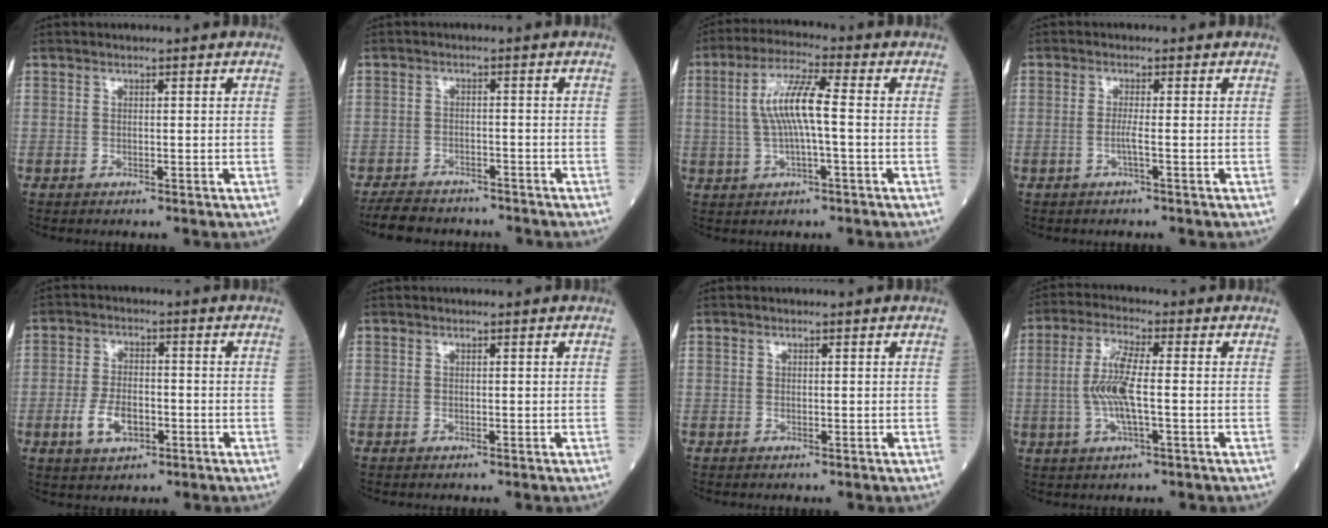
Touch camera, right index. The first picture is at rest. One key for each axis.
{"total": 8.2, "fx": -7.4, "fy": 2.3, "fz": 2.6, "tx": -0.041, "ty": -0.009, "tz": -0.111}
{"total": 8.1, "fx": 0.4, "fy": 0.9, "fz": 8.1, "tx": -0.164, "ty": 0.015, "tz": 0.005}
{"total": 1.5, "fx": -0.5, "fy": -0.3, "fz": 1.4, "tx": -0.030, "ty": -0.001, "tz": -0.013}
{"total": 5.9, "fx": -2.1, "fy": 3.1, "fz": 4.5, "tx": -0.091, "ty": 0.002, "tz": -0.034}
{"total": 0.0}
{"total": 0.0}
{"total": 7.7, "fx": -0.7, "fy": 1.1, "fz": 7.6, "tx": -0.160, "ty": 0.001, "tz": -0.018}